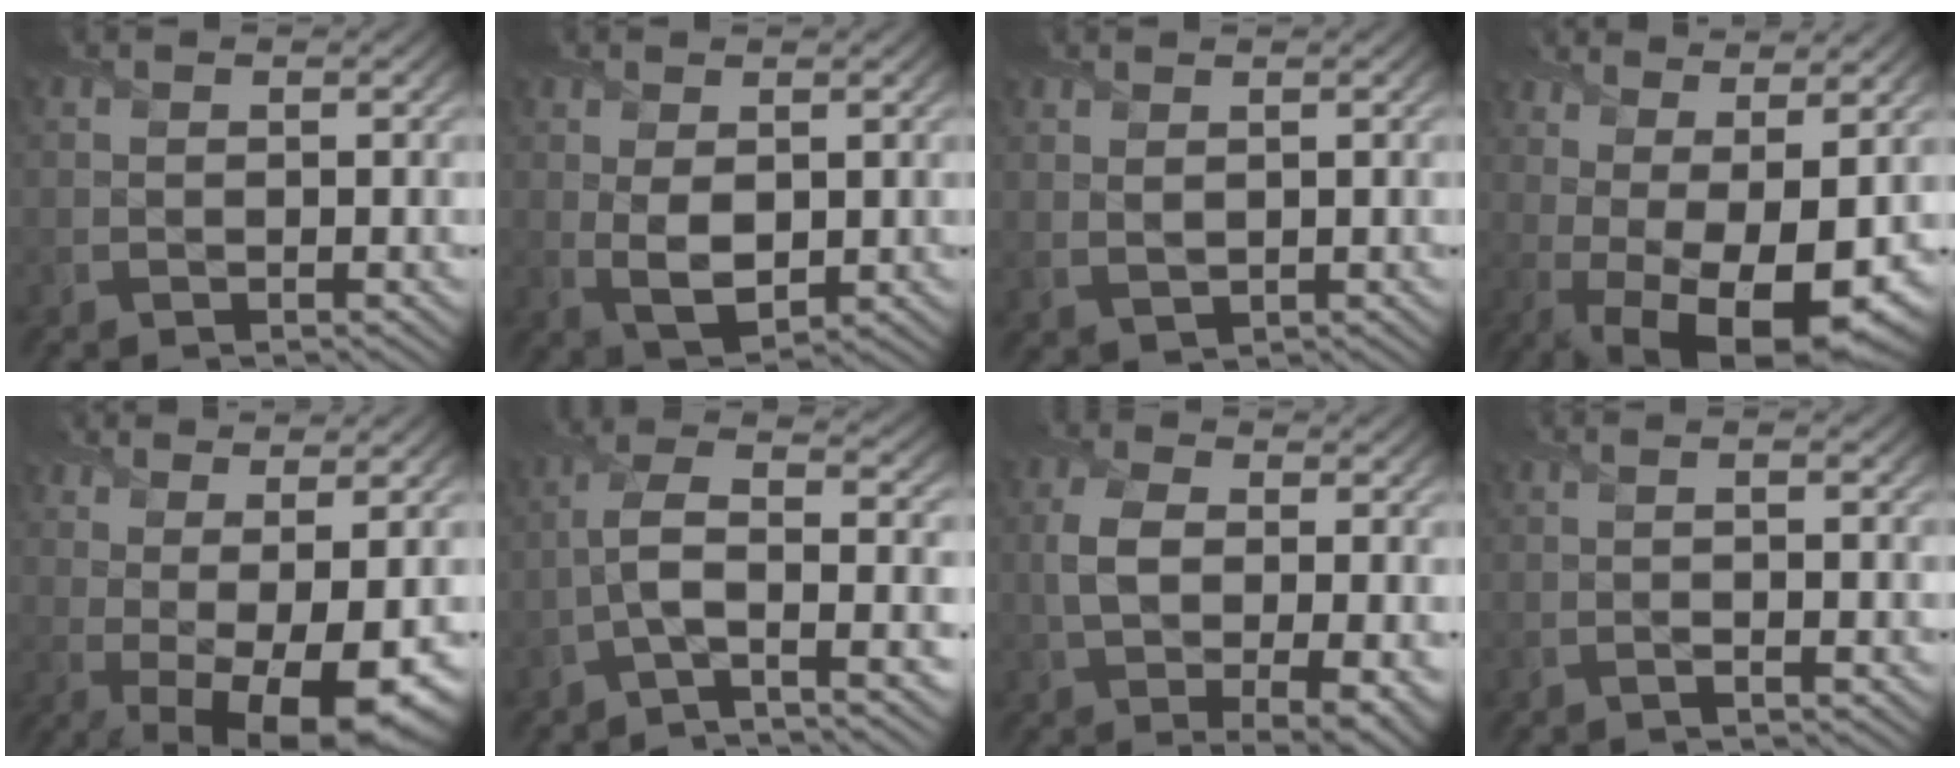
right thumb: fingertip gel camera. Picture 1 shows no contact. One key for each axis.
{"total": 4.5, "fx": 0.4, "fy": 2.6, "fz": 3.6, "tx": -0.084, "ty": -0.008, "tz": 0.015}
{"total": 1.7, "fx": 1.0, "fy": 0.9, "fz": 1.1, "tx": -0.030, "ty": -0.004, "tz": 0.026}
{"total": 14.2, "fx": -0.2, "fy": 5.5, "fz": 13.1, "tx": -0.191, "ty": -0.008, "tz": 0.032}
{"total": 12.0, "fx": -0.2, "fy": 4.1, "fz": 11.3, "tx": -0.139, "ty": 0.018, "tz": 0.029}
{"total": 8.7, "fx": -3.4, "fy": 2.5, "fz": 7.6, "tx": -0.133, "ty": 0.014, "tz": -0.080}
{"total": 9.2, "fx": -0.3, "fy": 4.6, "fz": 8.0, "tx": -0.163, "ty": -0.007, "tz": -0.002}
{"total": 2.5, "fx": 0.0, "fy": 0.4, "fz": 2.4, "tx": -0.039, "ty": 0.002, "tz": -0.007}